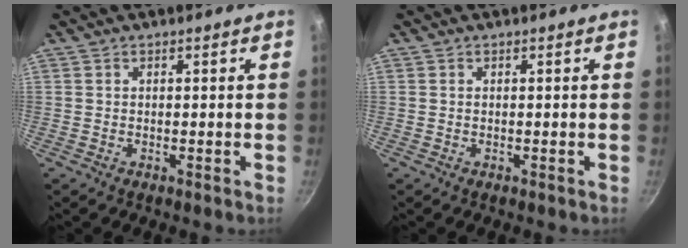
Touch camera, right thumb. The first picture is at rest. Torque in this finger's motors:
{"motor_torque": [0.20, 0.10, -0.03, -0.28, 0.00]}